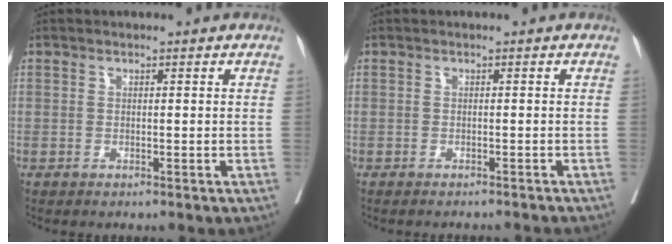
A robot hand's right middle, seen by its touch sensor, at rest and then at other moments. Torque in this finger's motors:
{"motor_torque": [-0.34, -0.58, 0.02, 0.01]}